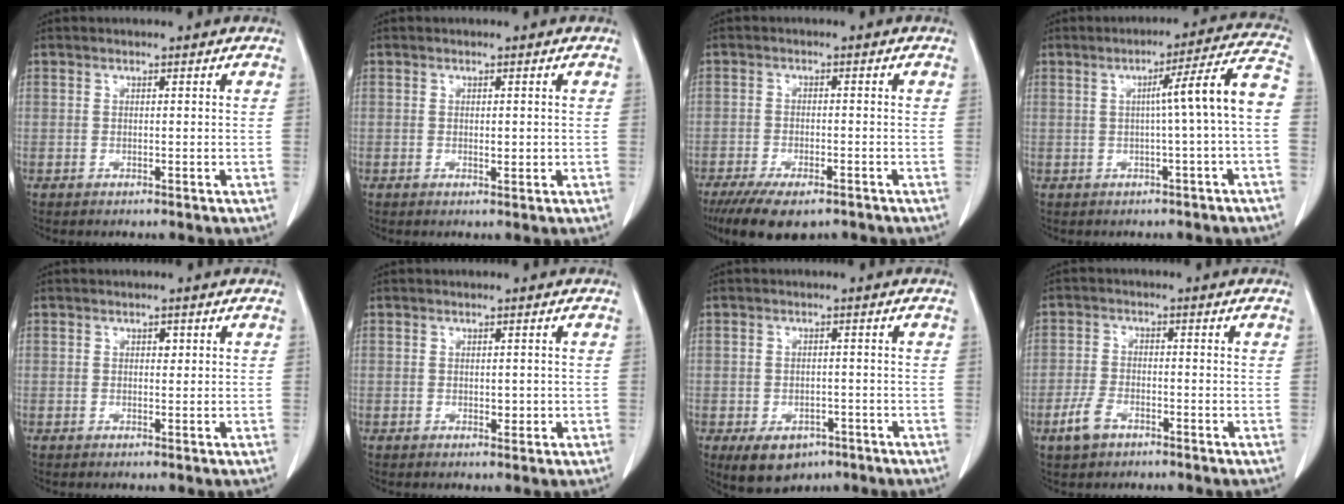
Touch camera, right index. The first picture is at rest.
{"total": 1.0, "force": [0.0, 0.4, 0.9], "torque": [-0.015, -0.002, 0.001]}
{"total": 9.7, "force": [-7.1, 3.4, 5.7], "torque": [-0.090, -0.014, -0.109]}
{"total": 8.5, "force": [-0.5, -1.2, 8.4], "torque": [-0.114, 0.021, -0.008]}
{"total": 0.9, "force": [0.3, 0.6, 0.6], "torque": [-0.006, 0.001, 0.003]}
{"total": 1.3, "force": [-0.2, 0.8, 1.0], "torque": [-0.013, -0.001, 0.000]}
{"total": 6.4, "force": [-3.6, 4.4, 2.9], "torque": [-0.043, 0.000, -0.043]}
{"total": 4.3, "force": [-2.6, 2.3, 2.5], "torque": [-0.059, 0.000, -0.045]}